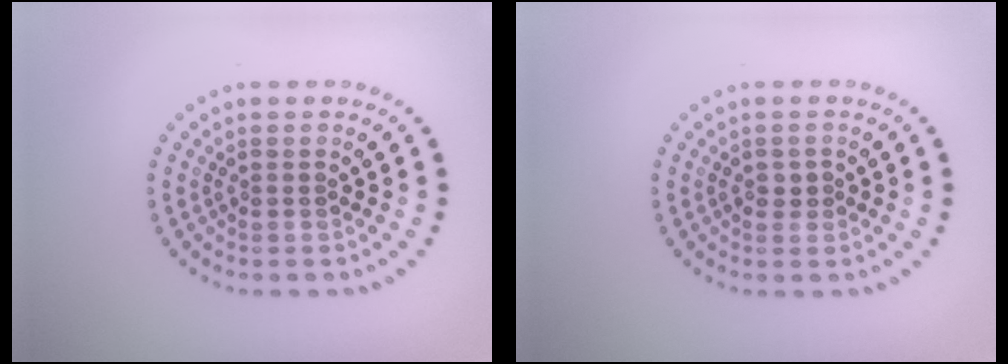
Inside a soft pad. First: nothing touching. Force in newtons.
{"total": 1.1, "press": 1.0, "slide": 0.4}